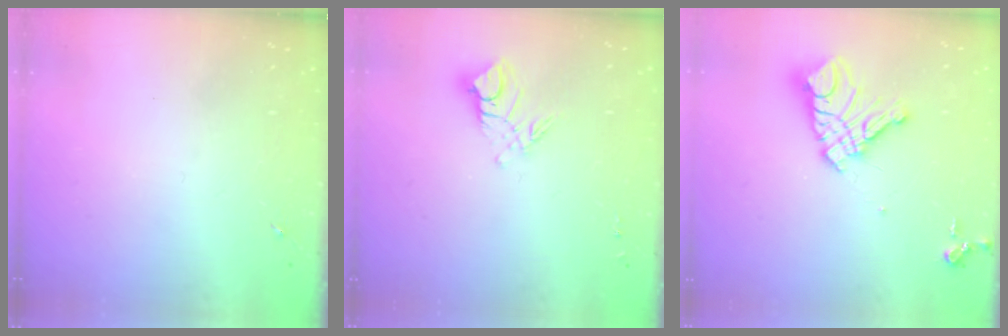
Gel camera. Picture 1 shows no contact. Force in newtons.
{"total": 10.0, "press": 9.9, "slide": 1.0}
{"total": 15.7, "press": 15.6, "slide": 1.8}